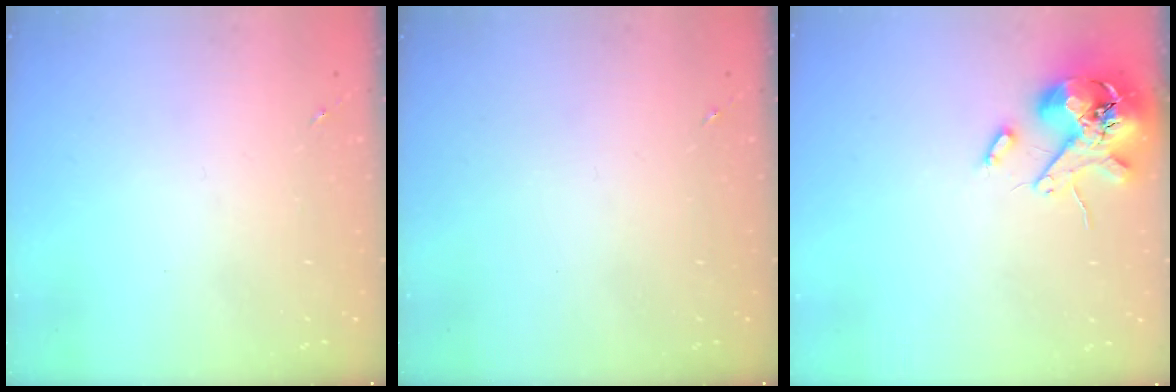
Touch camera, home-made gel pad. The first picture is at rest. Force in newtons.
{"total": 0.0}
{"total": 12.5, "press": 12.3, "slide": 2.1}